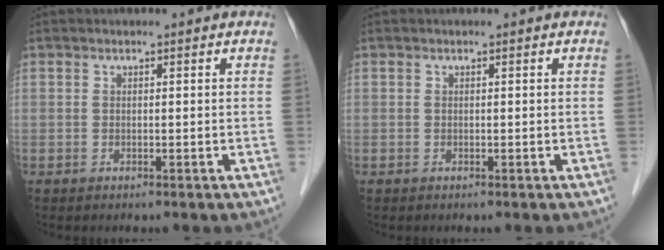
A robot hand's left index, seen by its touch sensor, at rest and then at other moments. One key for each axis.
{"total": 0.0}